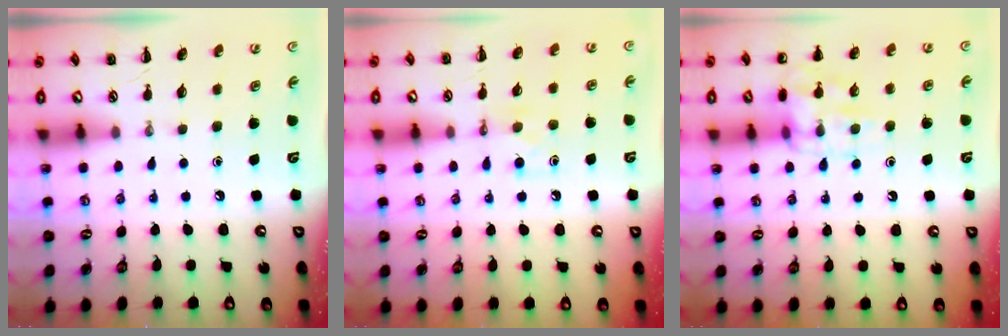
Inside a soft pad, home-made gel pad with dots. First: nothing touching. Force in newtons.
{"total": 4.8, "press": 4.5, "slide": 1.4}
{"total": 13.3, "press": 13.3, "slide": 1.0}